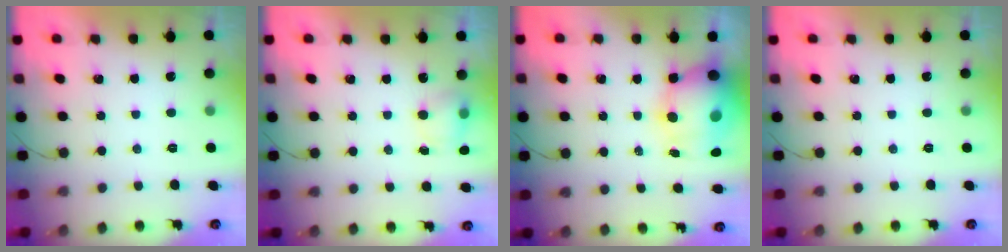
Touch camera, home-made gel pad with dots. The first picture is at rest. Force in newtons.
{"total": 4.6, "press": 4.5, "slide": 1.1}
{"total": 12.9, "press": 12.5, "slide": 3.4}
{"total": 0.0}